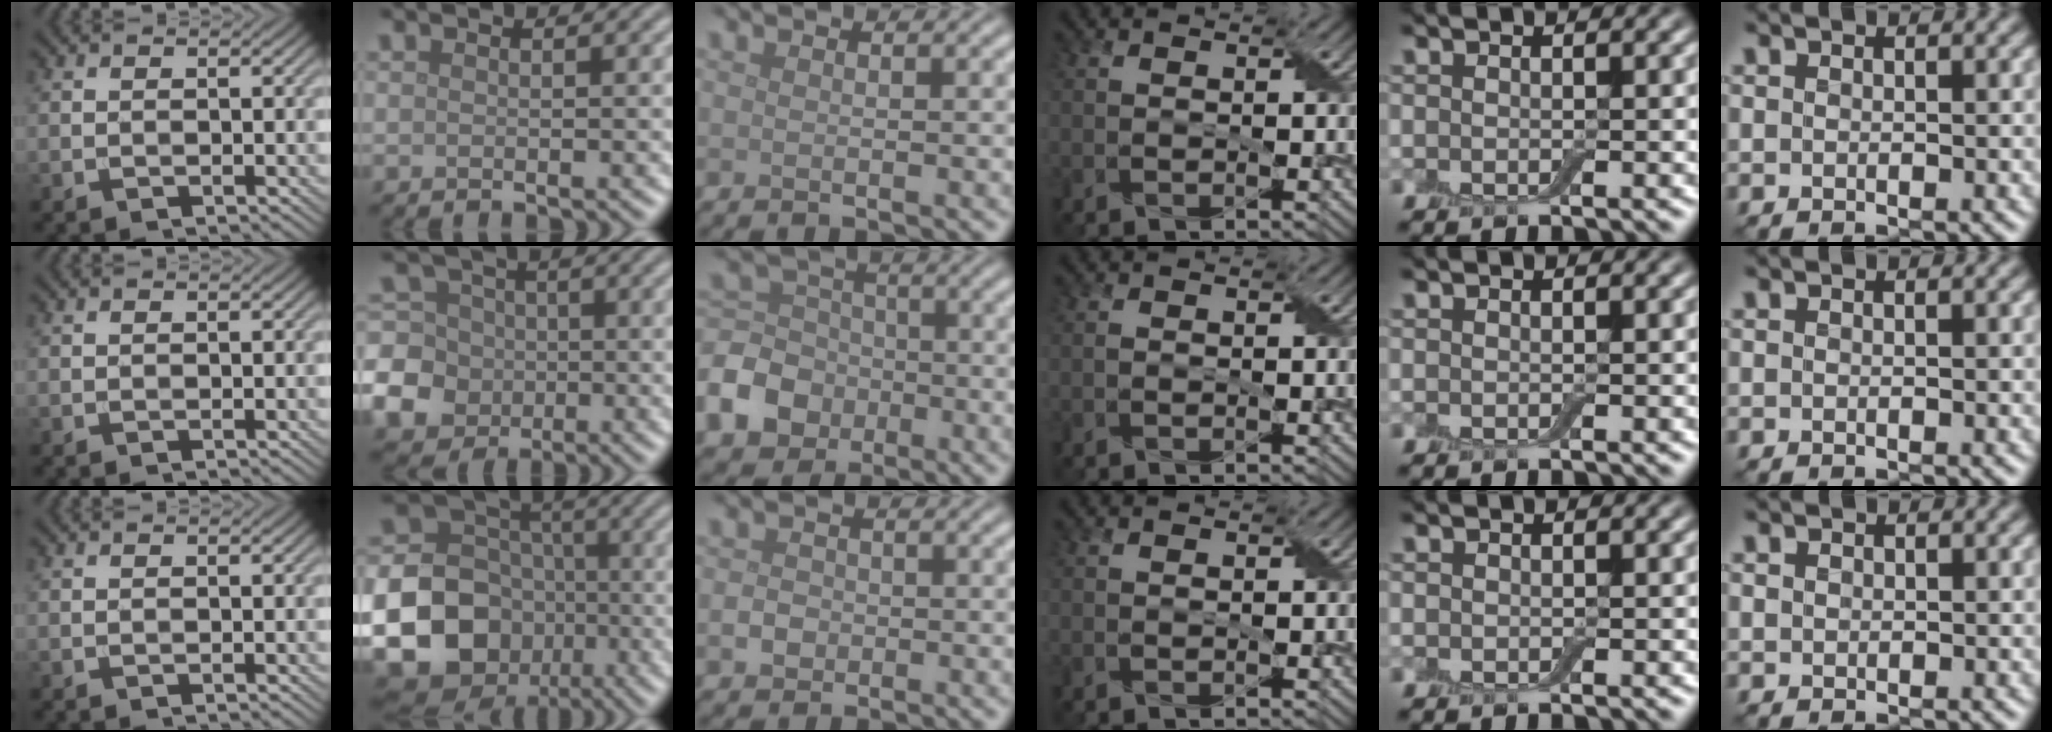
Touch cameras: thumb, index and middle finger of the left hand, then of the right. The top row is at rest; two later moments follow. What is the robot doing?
{"motion": "fold", "object": "aluminum foil"}